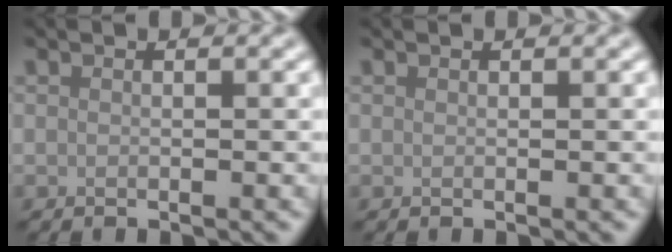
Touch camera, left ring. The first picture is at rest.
{"total": 0.0}